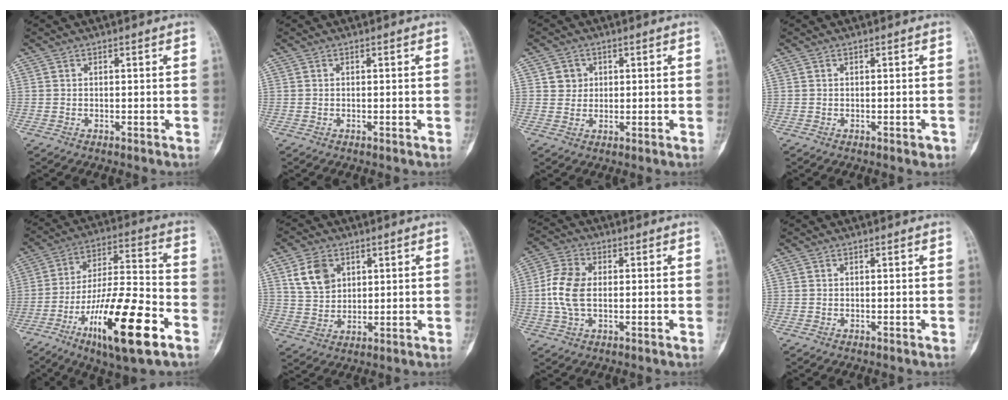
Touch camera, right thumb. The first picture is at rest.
{"total": 0.0}
{"total": 3.1, "force": [1.1, 2.9, 0.6], "torque": [0.009, -0.003, 0.015]}
{"total": 1.0, "force": [-0.5, 0.5, 0.8], "torque": [-0.005, -0.001, -0.005]}
{"total": 21.5, "force": [-10.1, 5.1, 18.2], "torque": [-0.340, 0.043, -0.168]}
{"total": 7.6, "force": [3.3, 5.5, 4.0], "torque": [-0.054, -0.013, 0.070]}
{"total": 8.3, "force": [0.0, 5.2, 6.5], "torque": [-0.143, 0.013, -0.004]}
{"total": 0.0}